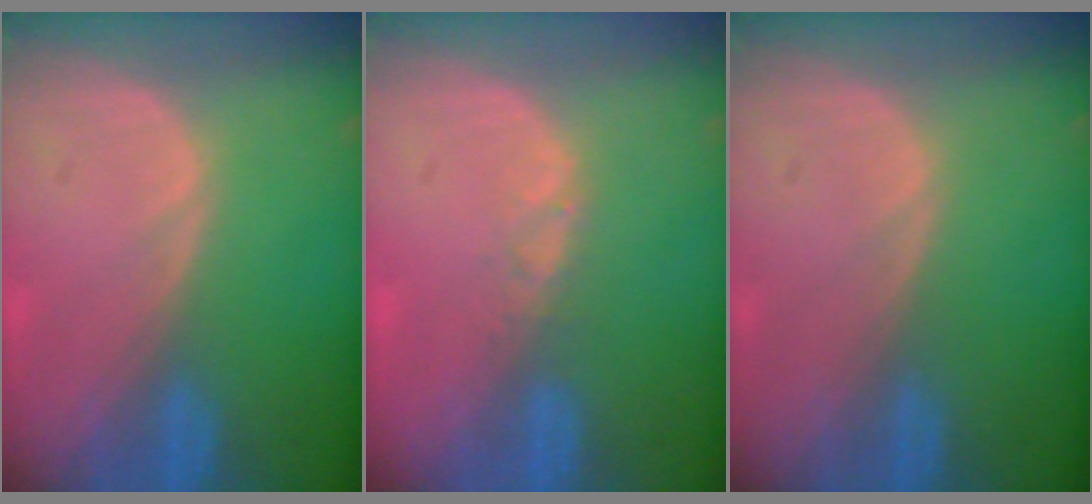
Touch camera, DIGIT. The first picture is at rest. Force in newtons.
{"total": 1.3, "press": 1.0, "slide": 0.8}
{"total": 0.0}